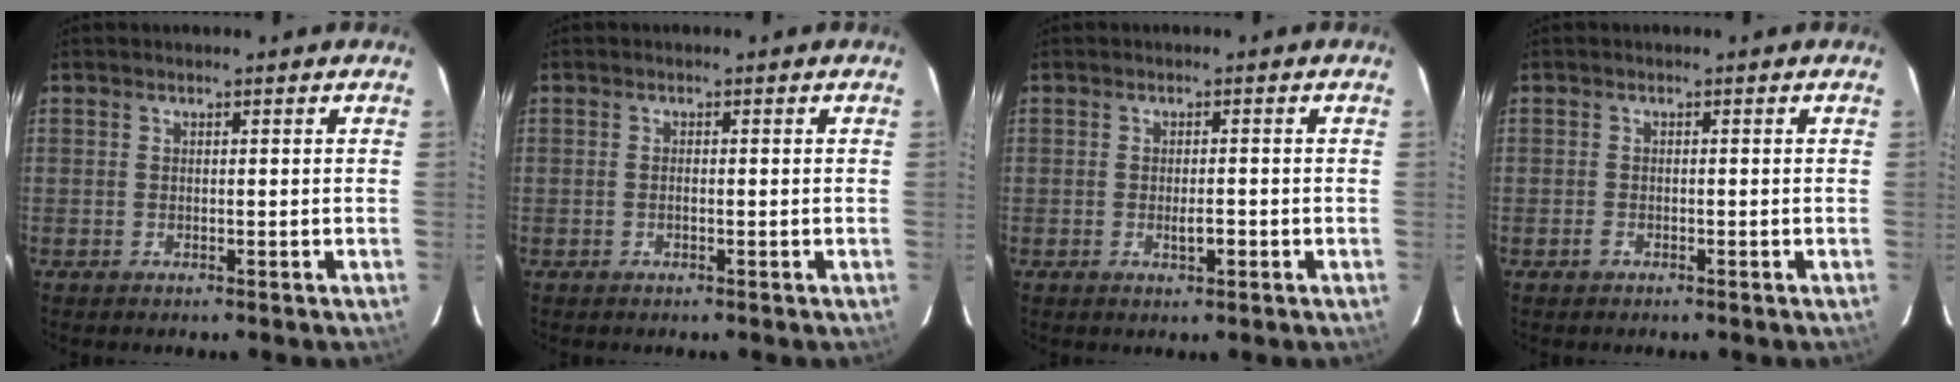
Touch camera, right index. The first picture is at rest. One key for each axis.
{"total": 0.7, "fx": -0.2, "fy": 0.2, "fz": 0.6, "tx": -0.014, "ty": 0.001, "tz": -0.002}
{"total": 2.1, "fx": -0.7, "fy": 0.5, "fz": 1.9, "tx": -0.032, "ty": -0.001, "tz": -0.010}
{"total": 0.6, "fx": -0.4, "fy": 0.3, "fz": 0.3, "tx": -0.008, "ty": 0.000, "tz": -0.003}